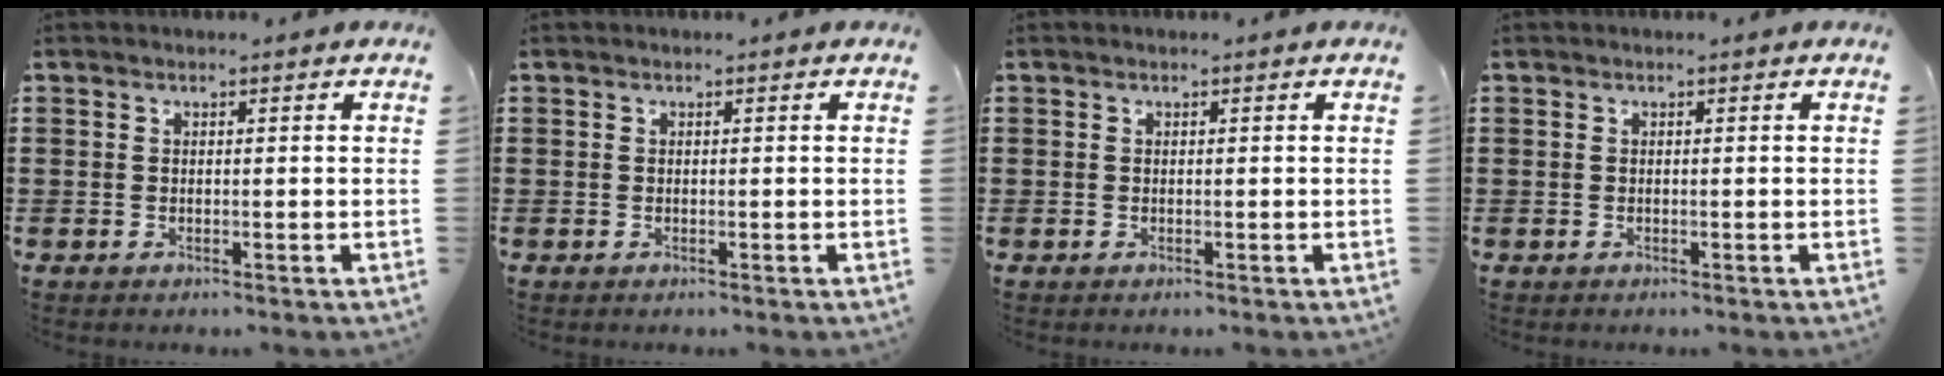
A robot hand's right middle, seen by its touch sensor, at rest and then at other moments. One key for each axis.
{"total": 0.0}
{"total": 0.0}
{"total": 0.0}